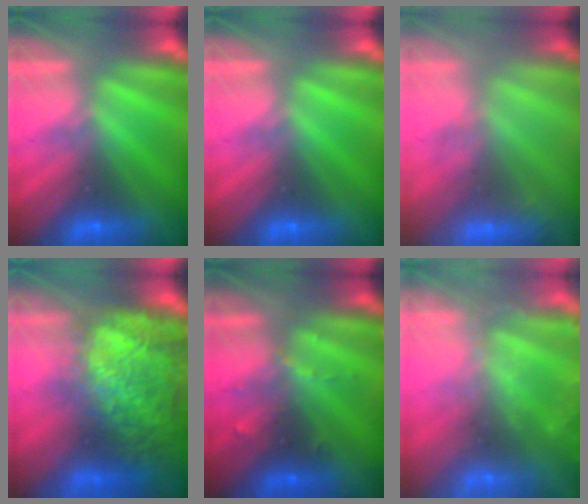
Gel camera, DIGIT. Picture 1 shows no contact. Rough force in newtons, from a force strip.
{"total": 0.0}
{"total": 2.4}
{"total": 10.6}
{"total": 2.8}
{"total": 5.8}